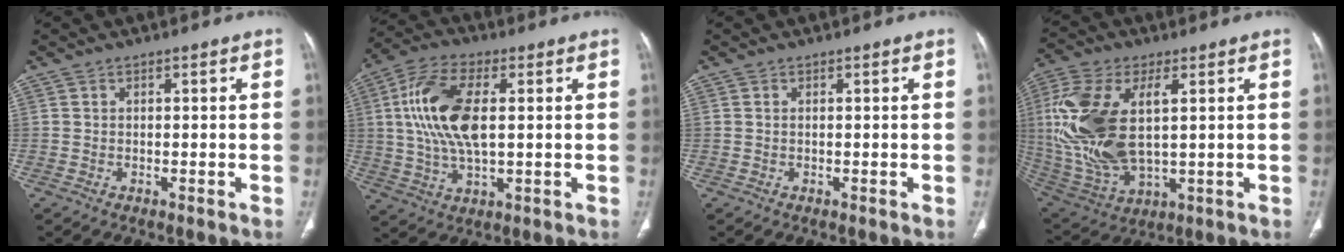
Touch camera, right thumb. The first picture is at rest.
{"total": 14.9, "force": [2.2, 6.9, 13.0], "torque": [-0.274, 0.007, 0.042]}
{"total": 0.0}
{"total": 20.5, "force": [2.8, 10.3, 17.5], "torque": [-0.391, -0.011, 0.061]}